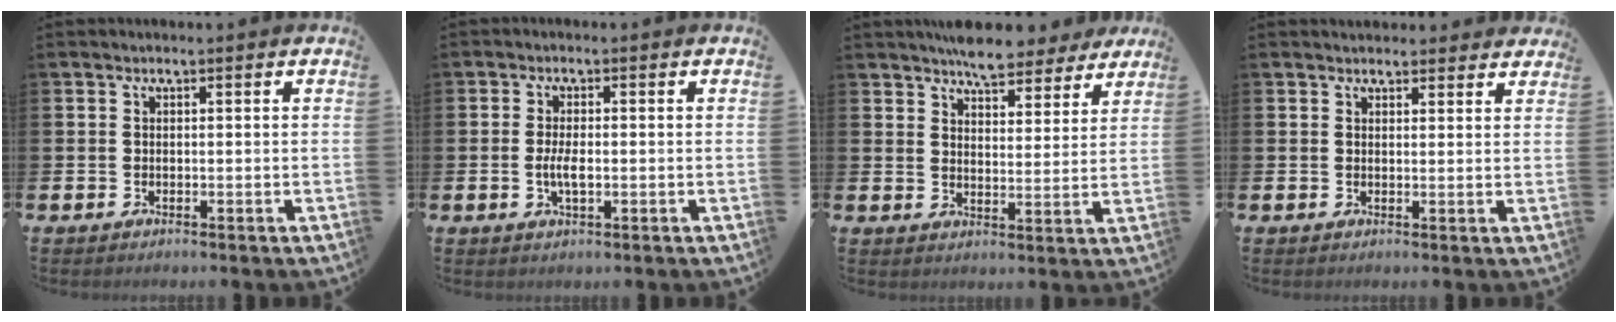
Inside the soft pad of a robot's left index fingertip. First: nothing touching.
{"total": 3.0, "force": [-0.4, 1.1, 2.7], "torque": [-0.047, 0.000, -0.008]}
{"total": 7.1, "force": [6.8, 1.9, 1.4], "torque": [-0.033, -0.038, 0.122]}
{"total": 2.3, "force": [2.2, 0.6, -0.1], "torque": [0.006, -0.009, 0.040]}